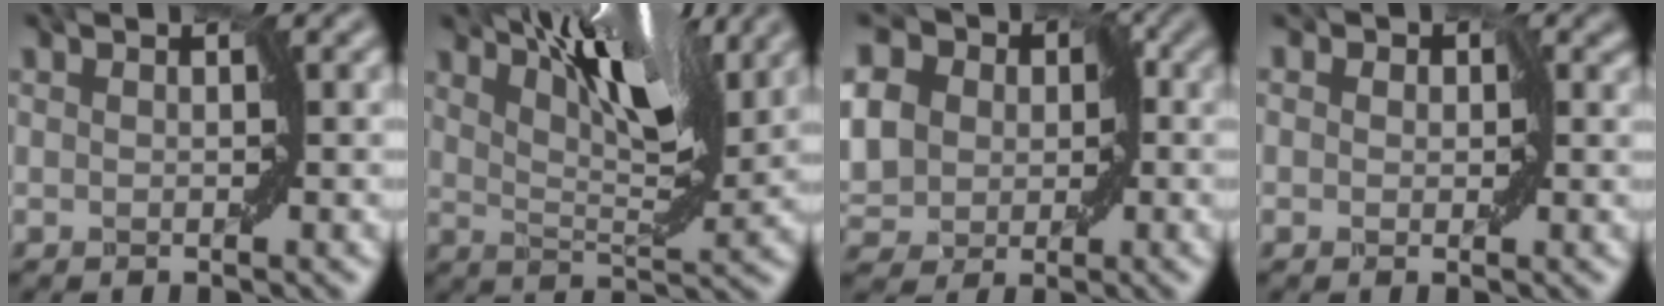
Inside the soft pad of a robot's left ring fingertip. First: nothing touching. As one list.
[{"total": 7.5, "force": [4.8, 2.1, 5.4], "torque": [-0.076, 0.004, 0.080]}, {"total": 10.8, "force": [1.7, 9.3, 5.3], "torque": [-0.125, 0.016, 0.020]}, {"total": 1.0, "force": [0.0, 1.0, 0.0], "torque": [0.009, -0.004, 0.000]}]